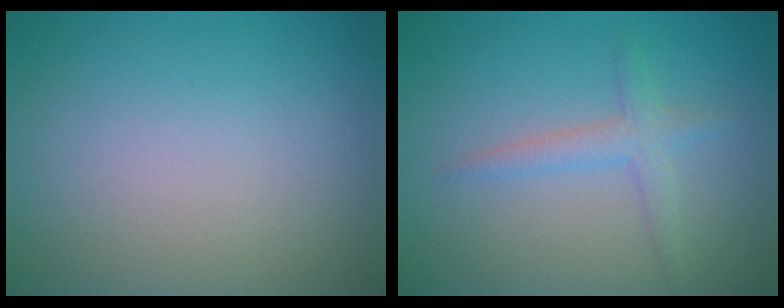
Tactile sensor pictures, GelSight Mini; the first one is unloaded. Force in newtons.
{"total": 2.0, "press": 2.0, "slide": 0.1}